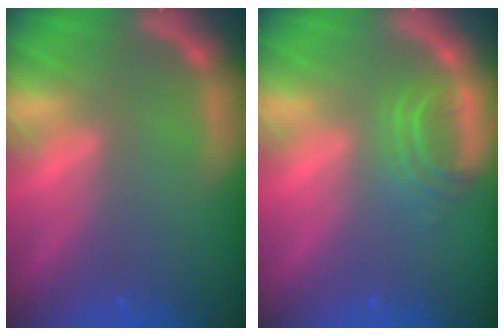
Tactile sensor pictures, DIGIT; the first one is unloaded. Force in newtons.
{"total": 2.9}